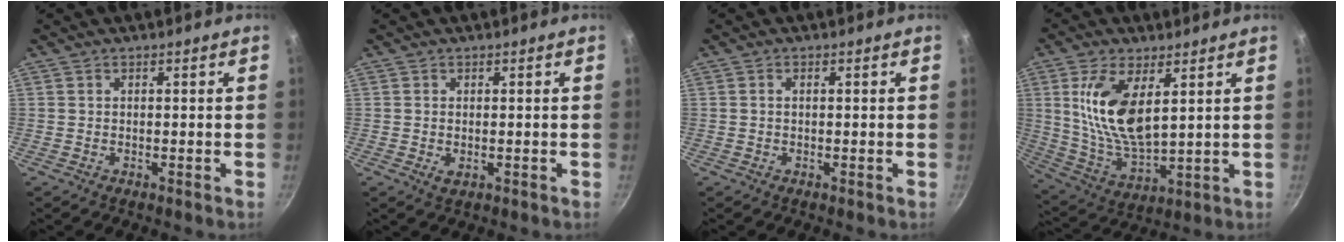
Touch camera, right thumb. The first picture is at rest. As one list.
[{"total": 1.5, "force": [-0.2, 0.9, 1.2], "torque": [-0.021, -0.004, -0.001]}, {"total": 0.7, "force": [0.1, 0.3, 0.6], "torque": [-0.013, 0.004, 0.002]}, {"total": 14.4, "force": [4.3, 6.6, 12.1], "torque": [-0.232, -0.032, 0.091]}]